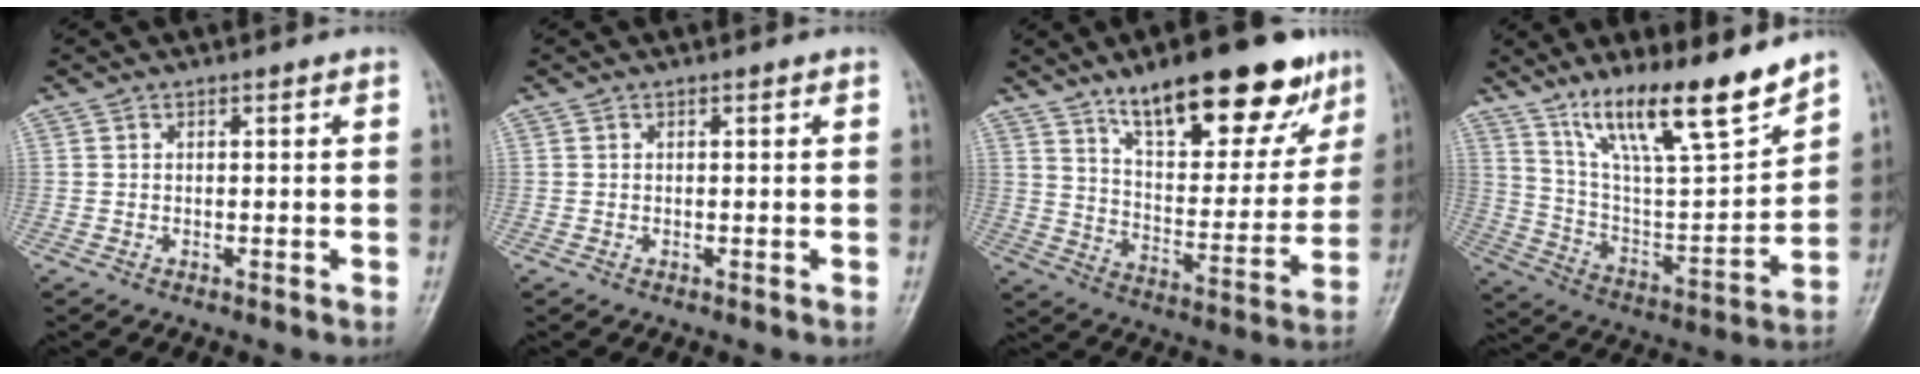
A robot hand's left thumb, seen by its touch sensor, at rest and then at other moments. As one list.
[{"total": 0.0}, {"total": 23.0, "force": [14.8, 8.4, 15.4], "torque": [-0.176, -0.054, 0.232]}, {"total": 19.1, "force": [14.1, 3.5, 12.4], "torque": [-0.177, -0.079, 0.253]}]